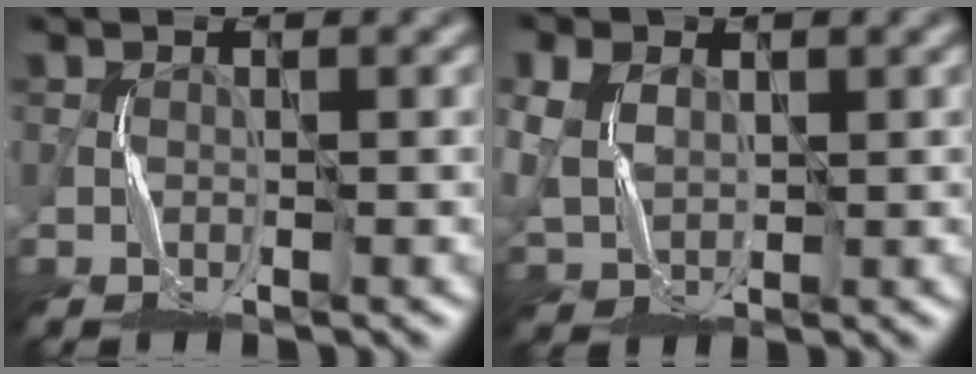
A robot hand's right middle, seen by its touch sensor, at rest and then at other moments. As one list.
[{"total": 4.4, "force": [1.3, 3.5, 2.4], "torque": [-0.072, -0.004, 0.035]}]